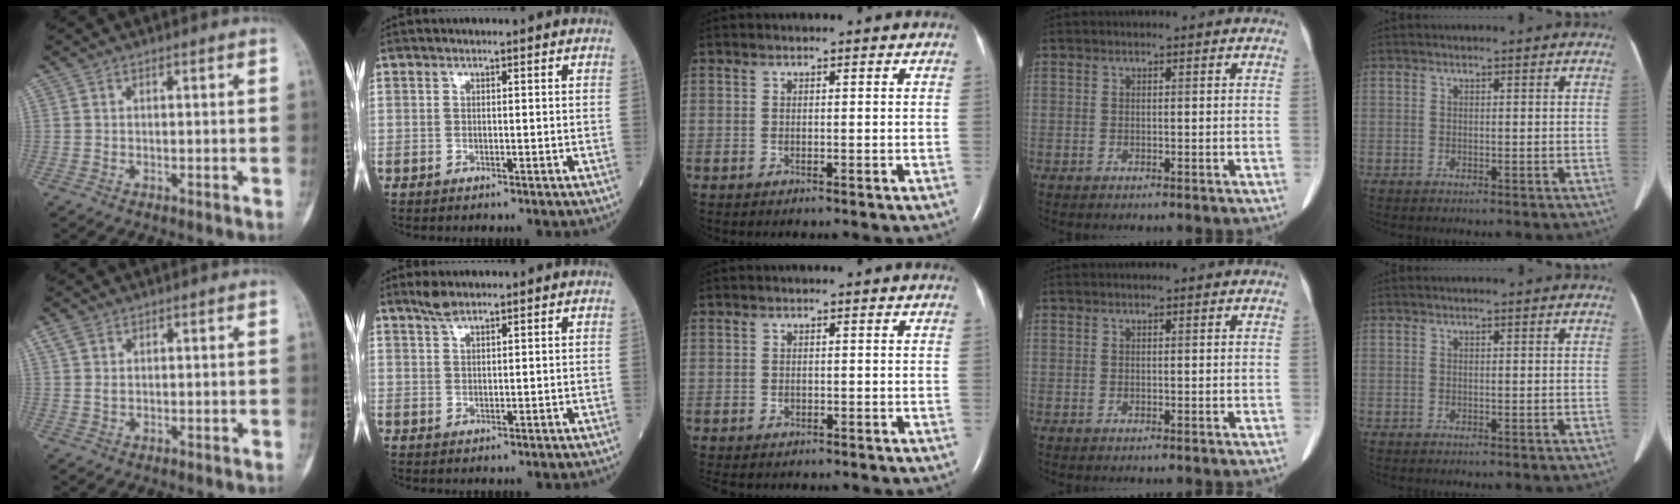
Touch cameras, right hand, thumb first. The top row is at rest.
{"thumb": {"total": 2.5, "force": [1.3, 1.6, 1.4], "torque": [-0.030, 0.002, 0.029]}, "index": {"total": 2.3, "force": [2.0, 0.5, 1.1], "torque": [-0.027, 0.008, 0.042]}, "middle": {"total": 0.9, "force": [-0.6, 0.6, 0.3], "torque": [-0.013, 0.000, -0.009]}}